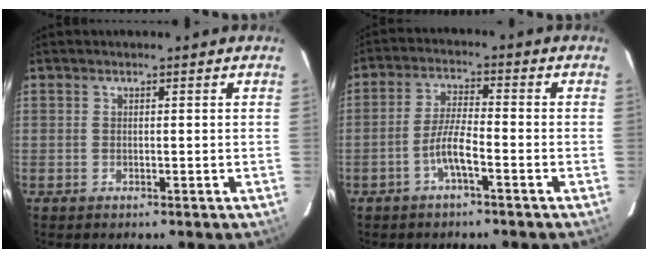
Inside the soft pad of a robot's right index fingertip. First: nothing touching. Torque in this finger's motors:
{"motor_torque": [1.08, -0.59, 0.57, 0.13]}